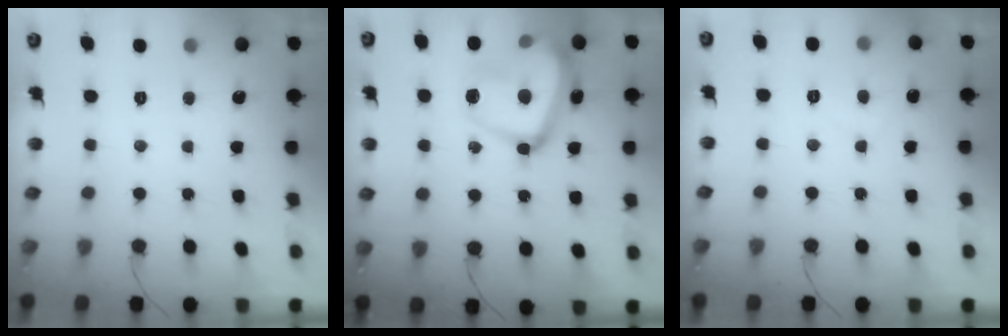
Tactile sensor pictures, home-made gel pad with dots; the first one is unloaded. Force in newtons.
{"total": 22.4, "press": 22.3, "slide": 2.2}
{"total": 2.2, "press": 2.1, "slide": 0.7}